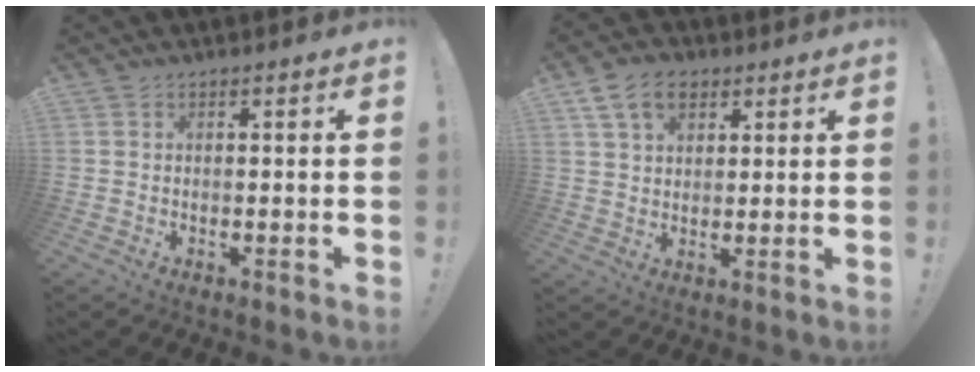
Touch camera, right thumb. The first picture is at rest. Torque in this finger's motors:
{"motor_torque": [0.01, 0.03, 0.42, 0.40, 0.00]}